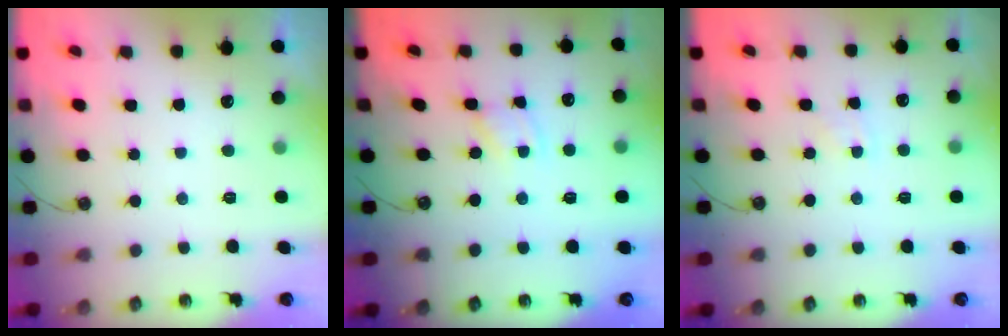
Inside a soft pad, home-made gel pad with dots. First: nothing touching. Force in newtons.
{"total": 1.2, "press": 1.2, "slide": 0.2}
{"total": 2.7, "press": 2.7, "slide": 0.3}